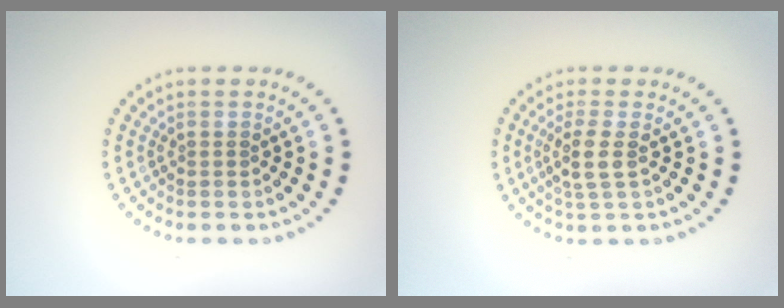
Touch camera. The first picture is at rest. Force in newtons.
{"total": 2.4, "press": 2.0, "slide": 1.2}